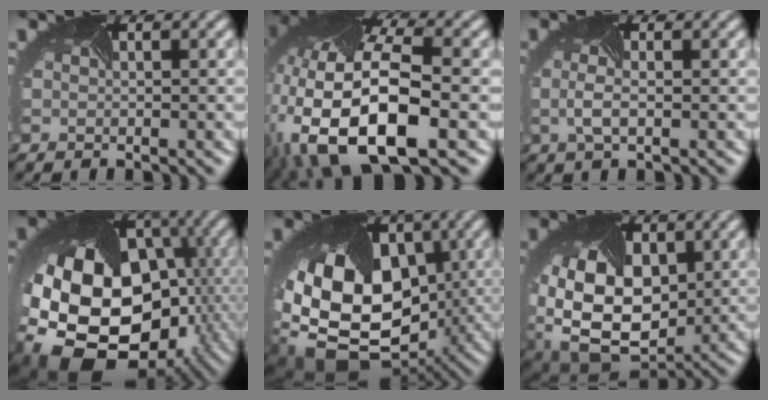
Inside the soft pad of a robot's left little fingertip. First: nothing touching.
{"total": 16.0, "force": [-5.0, 8.2, 12.8], "torque": [-0.272, -0.032, -0.073]}
{"total": 1.8, "force": [-0.4, 0.5, 1.7], "torque": [-0.043, -0.005, -0.009]}
{"total": 20.6, "force": [-5.6, 15.5, 12.3], "torque": [-0.232, -0.053, -0.075]}
{"total": 17.6, "force": [-2.0, 12.5, 12.2], "torque": [-0.223, -0.045, -0.016]}
{"total": 14.7, "force": [-0.2, 10.4, 10.3], "torque": [-0.199, -0.026, 0.012]}